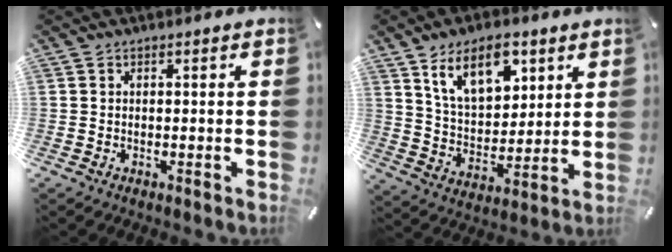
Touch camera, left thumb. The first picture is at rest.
{"total": 13.5, "force": [7.6, 7.9, 7.7], "torque": [-0.126, -0.022, 0.138]}